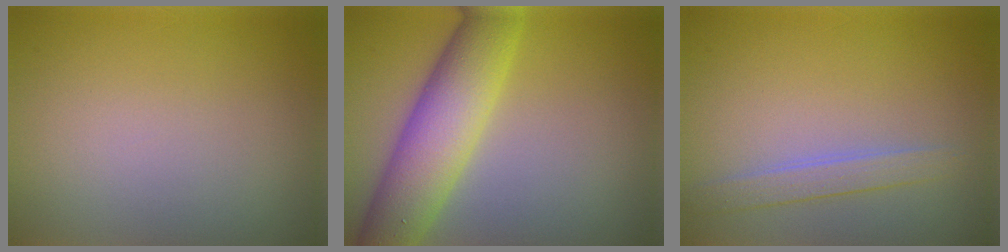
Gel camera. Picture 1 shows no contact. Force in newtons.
{"total": 7.4, "press": 7.4, "slide": 0.7}
{"total": 1.8, "press": 1.8, "slide": 0.1}